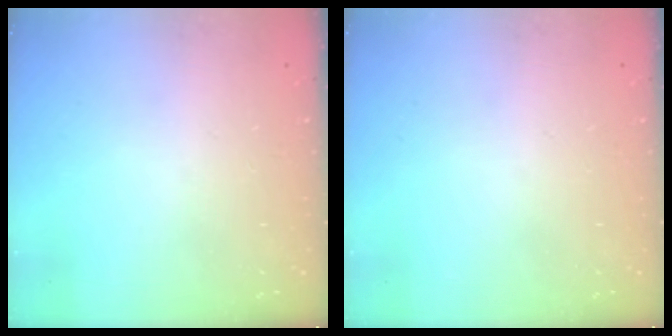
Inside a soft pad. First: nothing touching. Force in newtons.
{"total": 0.0}